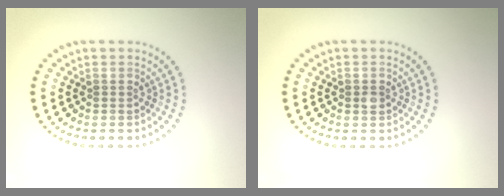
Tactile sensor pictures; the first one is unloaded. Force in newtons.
{"total": 1.0, "press": 1.0, "slide": 0.0}